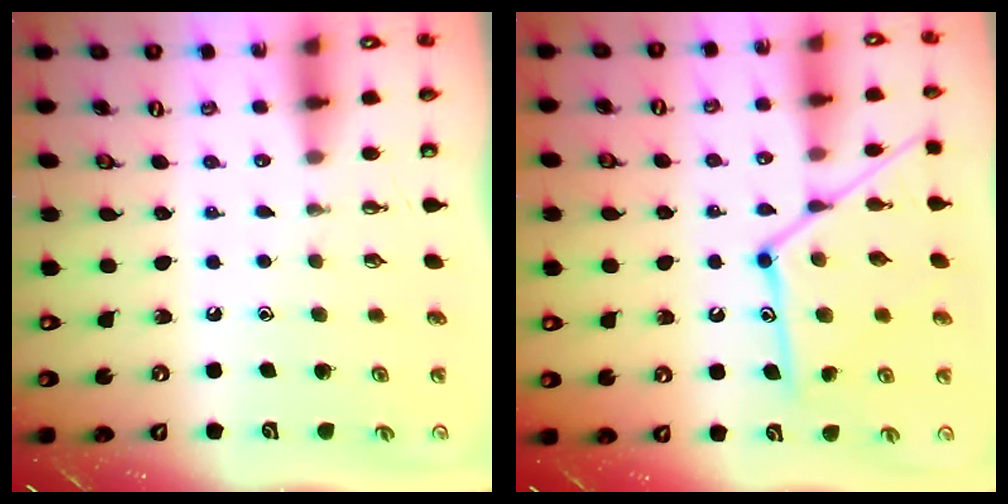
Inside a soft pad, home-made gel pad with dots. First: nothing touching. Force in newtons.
{"total": 16.2, "press": 16.2, "slide": 1.2}